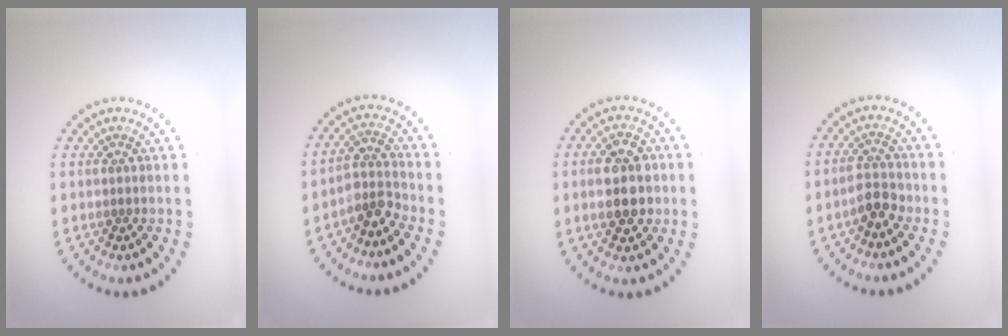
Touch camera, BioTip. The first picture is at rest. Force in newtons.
{"total": 2.6, "press": 2.0, "slide": 1.7}
{"total": 4.9, "press": 4.9, "slide": 0.2}
{"total": 2.4, "press": 2.3, "slide": 0.8}